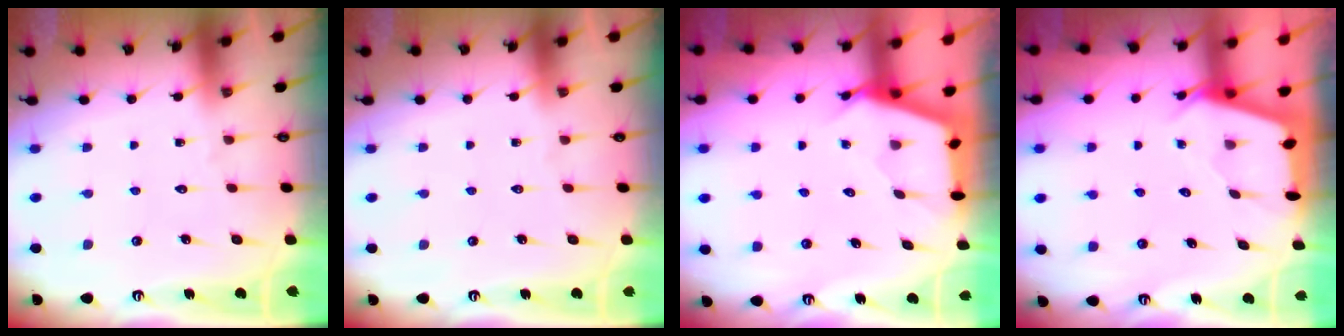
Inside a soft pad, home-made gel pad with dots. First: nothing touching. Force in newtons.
{"total": 0.0}
{"total": 2.7, "press": 2.7, "slide": 0.3}
{"total": 2.5, "press": 2.5, "slide": 0.2}